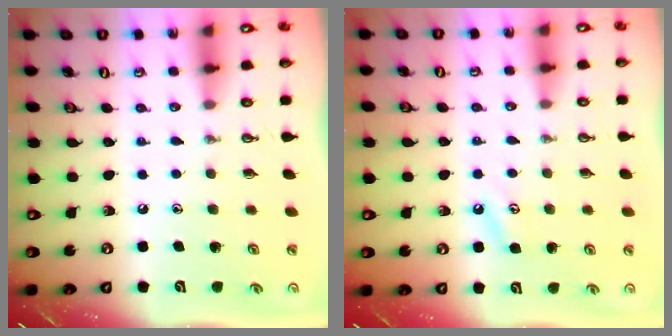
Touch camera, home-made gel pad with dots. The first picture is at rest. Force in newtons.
{"total": 3.2, "press": 3.2, "slide": 0.5}